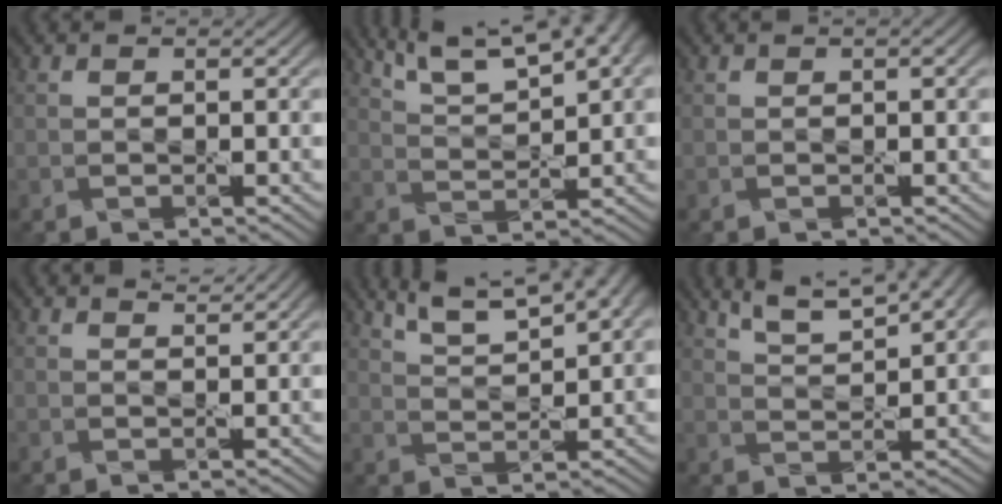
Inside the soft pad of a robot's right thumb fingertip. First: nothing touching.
{"total": 11.2, "force": [7.5, 3.1, 7.7], "torque": [-0.148, 0.021, 0.116]}
{"total": 0.8, "force": [0.3, 0.1, 0.7], "torque": [-0.012, 0.008, 0.005]}
{"total": 1.2, "force": [1.2, 0.1, 0.4], "torque": [-0.014, -0.002, 0.020]}
{"total": 9.2, "force": [6.3, 2.3, 6.3], "torque": [-0.123, 0.015, 0.101]}
{"total": 7.4, "force": [5.2, 1.6, 5.0], "torque": [-0.103, 0.011, 0.095]}